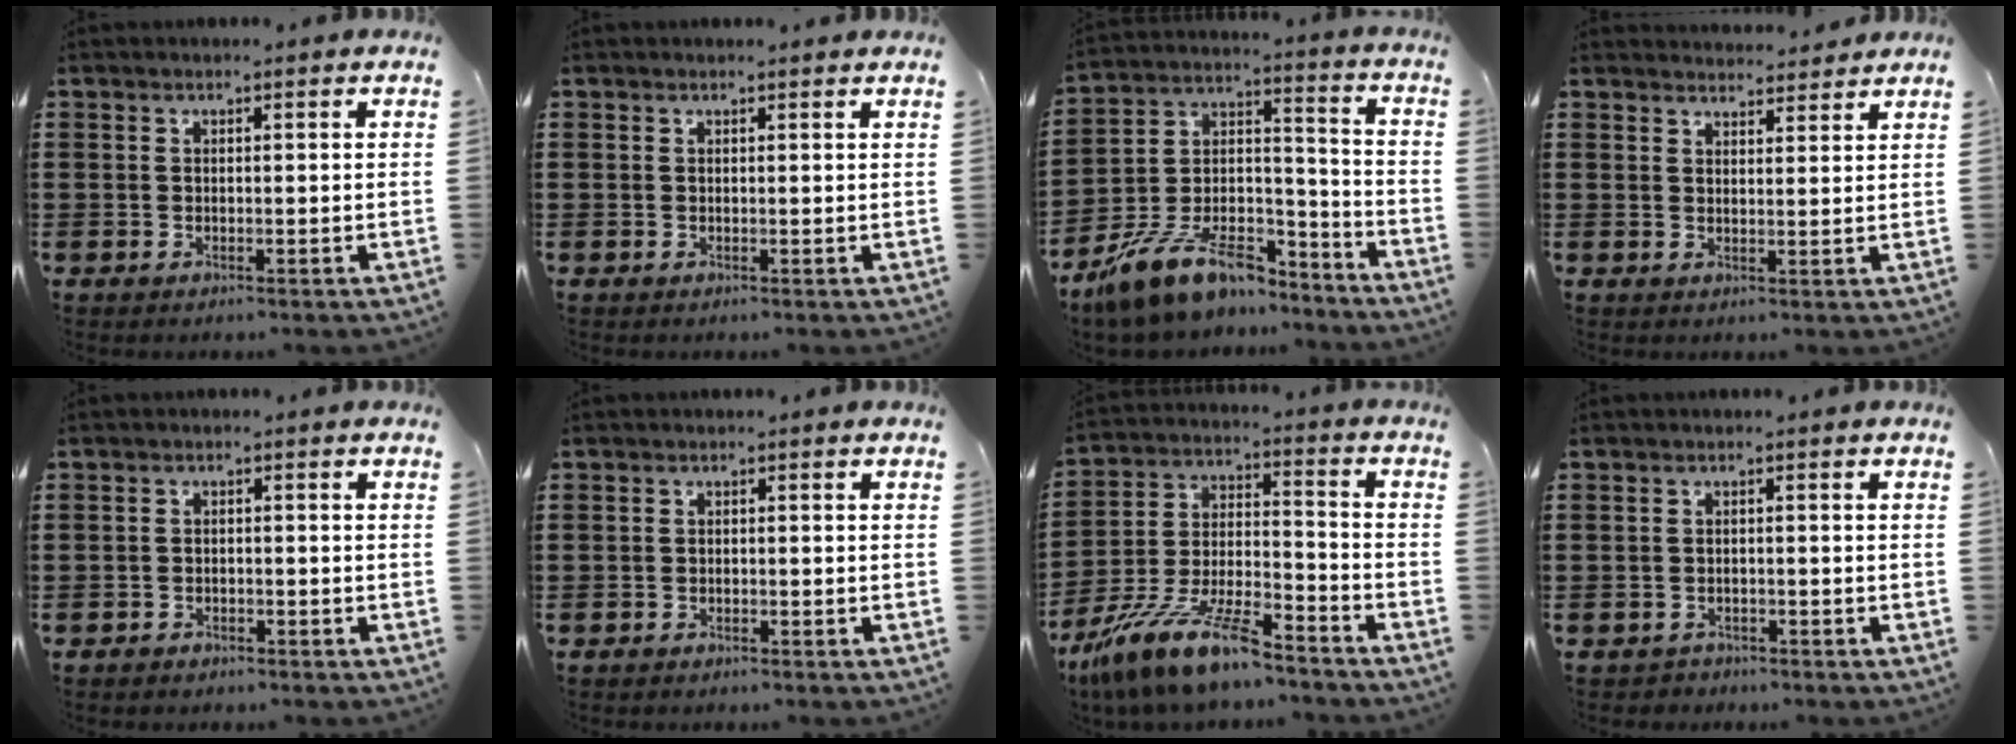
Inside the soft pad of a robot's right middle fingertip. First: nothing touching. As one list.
[{"total": 0.0}, {"total": 12.0, "force": [-9.3, 5.2, 5.6], "torque": [-0.118, 0.026, -0.174]}, {"total": 2.6, "force": [2.6, 0.2, -0.2], "torque": [0.005, -0.011, 0.049]}, {"total": 1.2, "force": [-1.1, 0.6, 0.0], "torque": [-0.003, 0.003, -0.026]}, {"total": 0.8, "force": [-0.7, 0.3, 0.0], "torque": [-0.001, 0.002, -0.016]}, {"total": 13.2, "force": [-10.9, 2.0, 7.1], "torque": [-0.143, 0.025, -0.210]}, {"total": 1.1, "force": [-1.0, 0.4, -0.1], "torque": [-0.002, 0.003, -0.024]}]